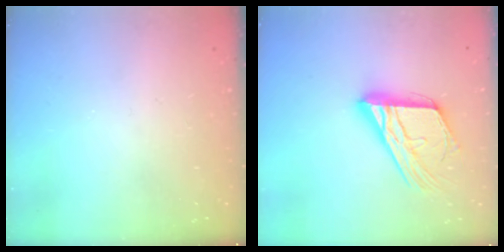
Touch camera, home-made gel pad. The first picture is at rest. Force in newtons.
{"total": 18.7, "press": 18.6, "slide": 1.8}